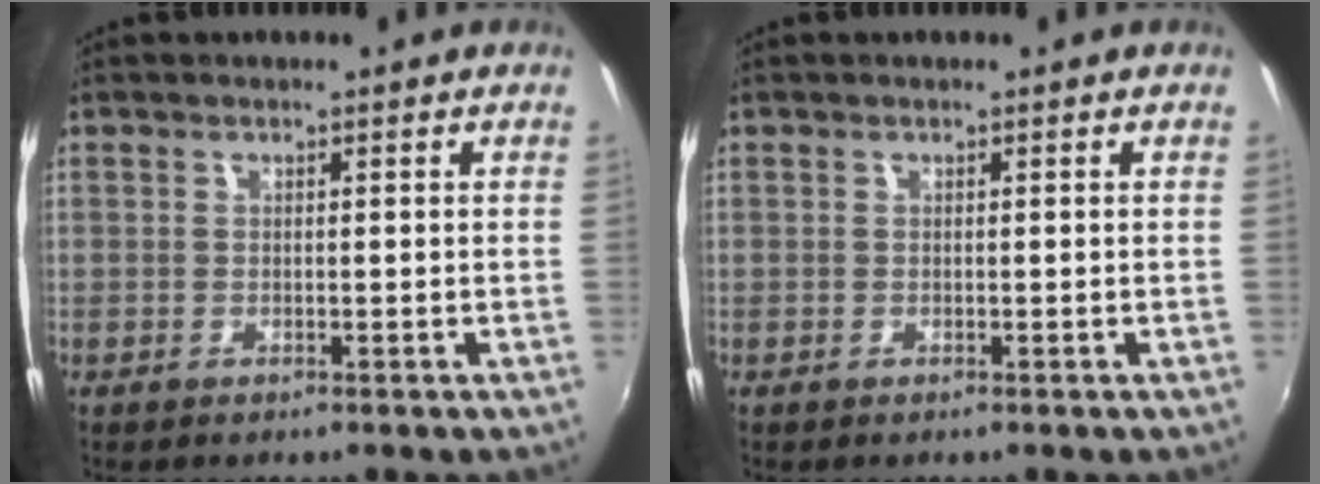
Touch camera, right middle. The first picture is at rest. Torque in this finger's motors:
{"motor_torque": [0.00, 0.00, 0.00, 0.00]}